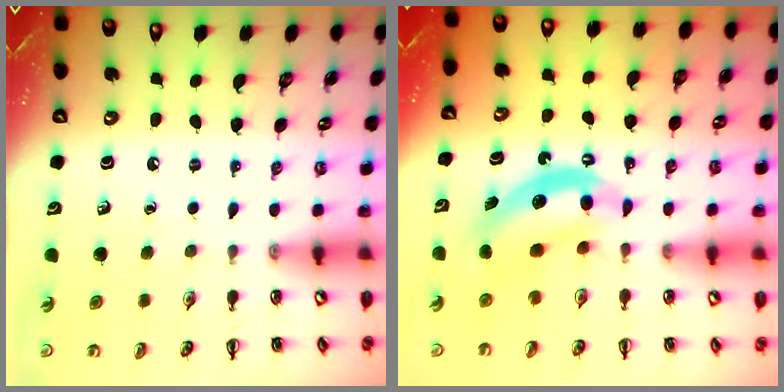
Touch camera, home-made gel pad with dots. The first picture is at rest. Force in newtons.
{"total": 6.8, "press": 6.7, "slide": 1.1}